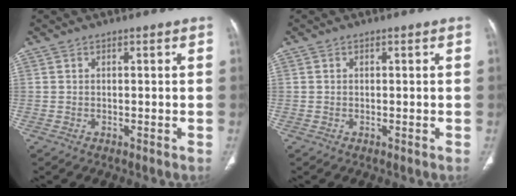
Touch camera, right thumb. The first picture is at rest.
{"total": 0.0}